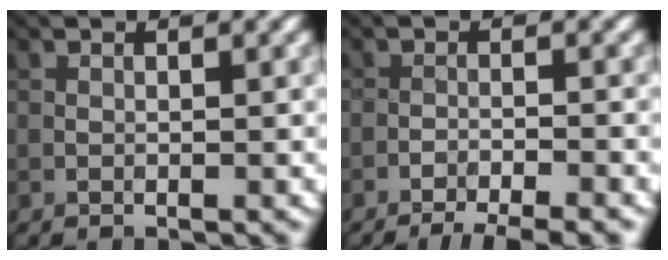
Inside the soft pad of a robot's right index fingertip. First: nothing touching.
{"total": 6.1, "force": [-5.3, 1.1, 2.8], "torque": [-0.041, 0.002, -0.077]}